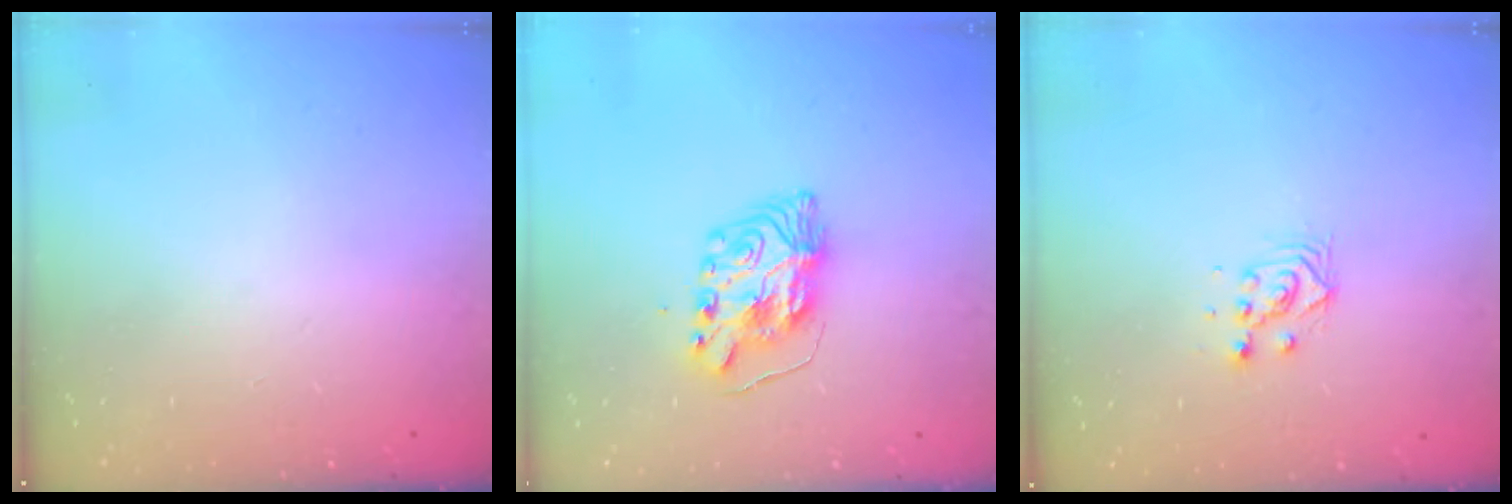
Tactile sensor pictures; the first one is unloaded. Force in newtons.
{"total": 8.1, "press": 8.1, "slide": 0.9}
{"total": 3.7, "press": 3.7, "slide": 0.2}